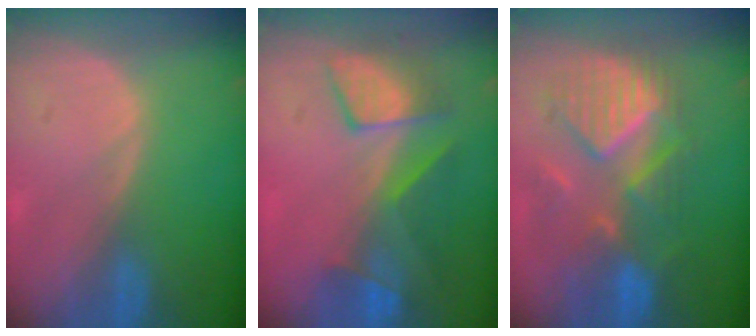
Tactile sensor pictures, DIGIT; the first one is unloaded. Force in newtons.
{"total": 8.0, "press": 7.7, "slide": 2.2}
{"total": 10.2, "press": 9.5, "slide": 3.7}